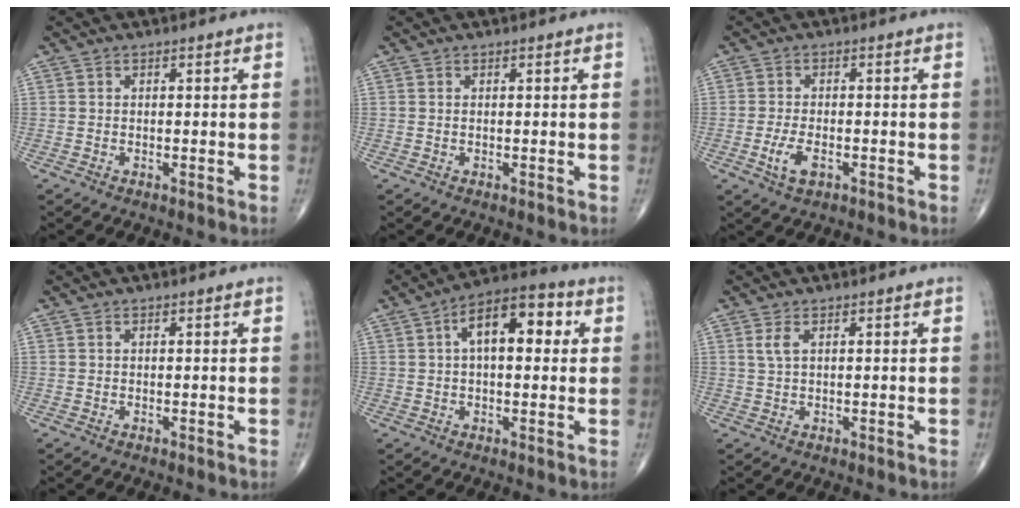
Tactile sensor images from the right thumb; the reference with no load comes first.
{"total": 0.0}
{"total": 4.4, "force": [-1.6, 2.2, 3.5], "torque": [-0.071, 0.002, -0.027]}
{"total": 0.0}
{"total": 11.9, "force": [2.8, 5.9, 9.9], "torque": [-0.138, 0.028, 0.035]}
{"total": 1.9, "force": [0.8, 0.7, 1.6], "torque": [-0.041, 0.004, 0.022]}